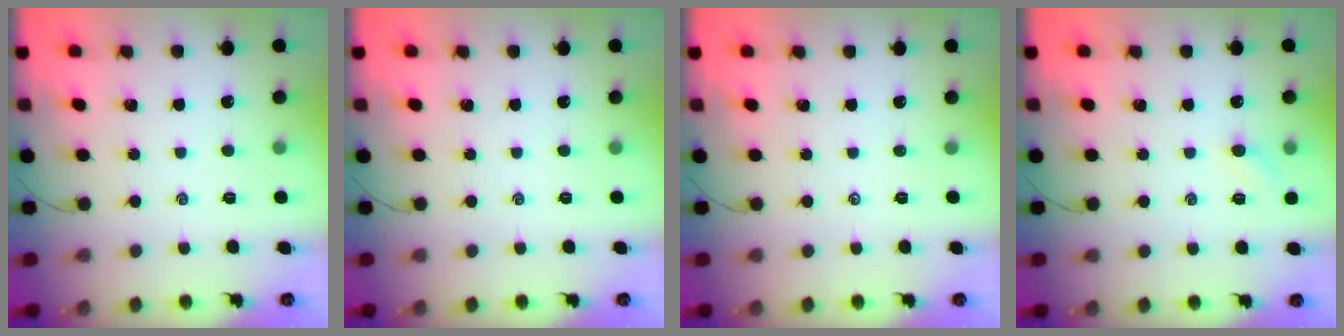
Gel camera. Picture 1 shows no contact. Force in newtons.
{"total": 0.0}
{"total": 0.0}
{"total": 4.8, "press": 4.7, "slide": 1.1}